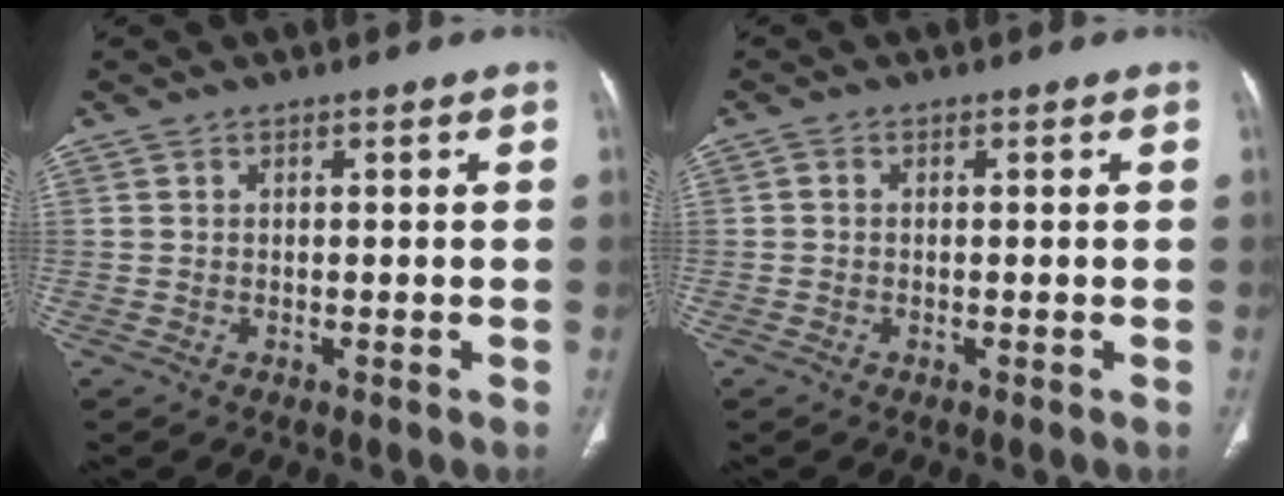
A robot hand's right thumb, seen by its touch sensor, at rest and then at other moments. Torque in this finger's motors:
{"motor_torque": [-0.55, -0.18, 0.15, -0.06, 0.00]}